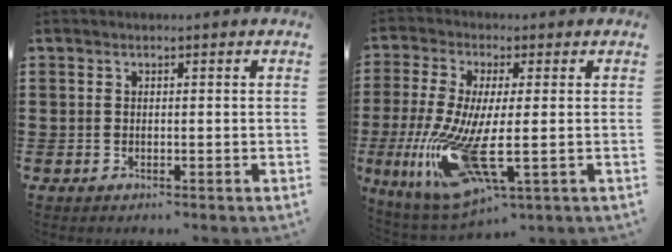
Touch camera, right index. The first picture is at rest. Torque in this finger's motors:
{"motor_torque": [2.14, 0.00, 1.05, 0.21]}